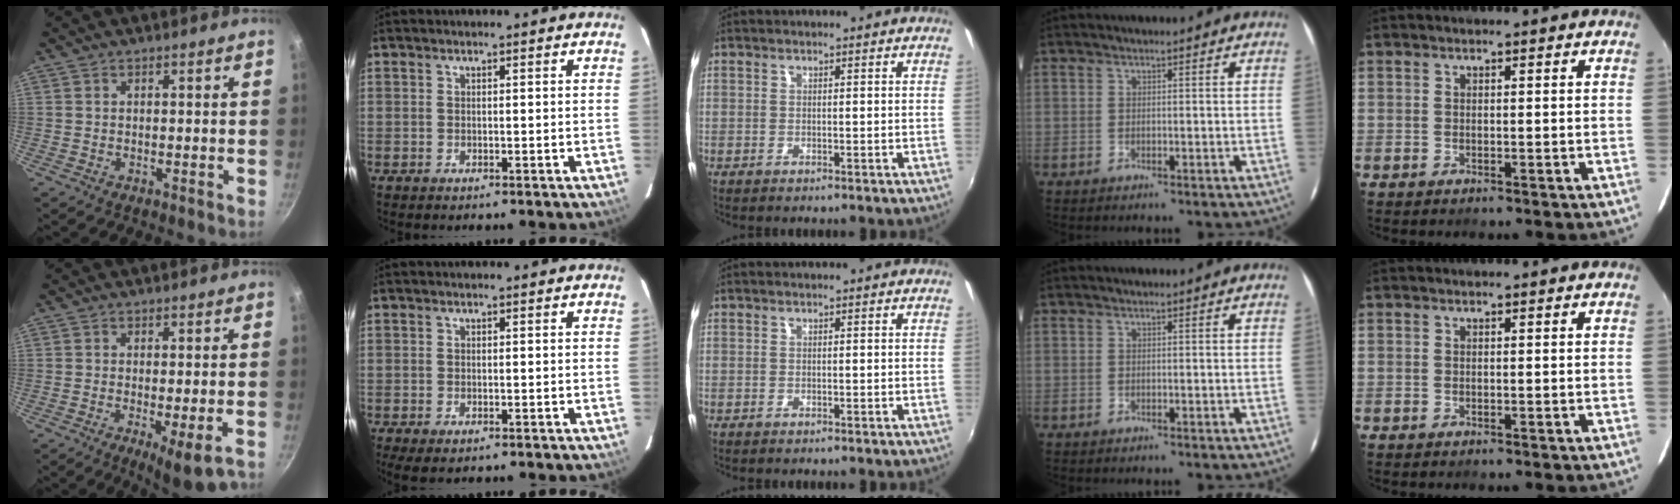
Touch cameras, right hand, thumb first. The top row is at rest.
{"thumb": {"total": 6.9, "force": [-2.7, 1.3, 6.2], "torque": [-0.094, -0.003, -0.034]}, "index": {"total": 2.5, "force": [-1.4, 1.0, 1.8], "torque": [-0.040, -0.009, -0.021]}}